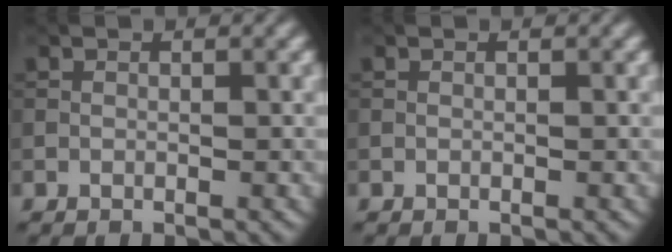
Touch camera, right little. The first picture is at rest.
{"total": 0.0}